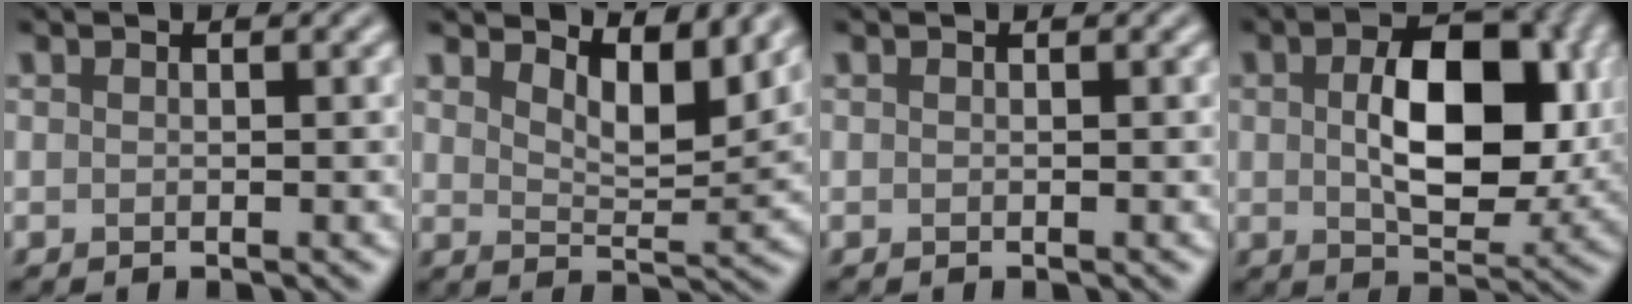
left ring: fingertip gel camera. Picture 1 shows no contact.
{"total": 4.8, "force": [3.5, 1.5, 3.0], "torque": [-0.053, -0.007, 0.052]}
{"total": 0.0}
{"total": 9.4, "force": [0.9, 5.3, 7.7], "torque": [-0.125, -0.004, 0.018]}